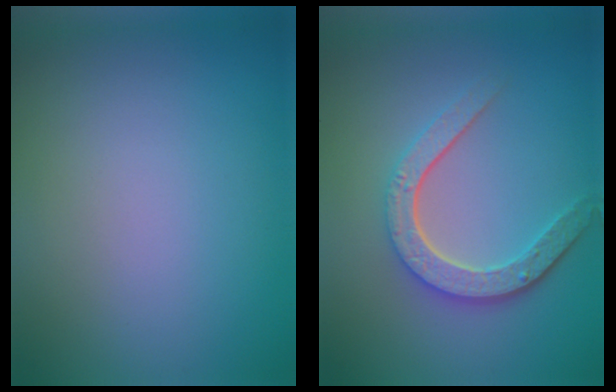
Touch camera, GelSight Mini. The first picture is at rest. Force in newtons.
{"total": 4.7, "press": 3.6, "slide": 3.0}